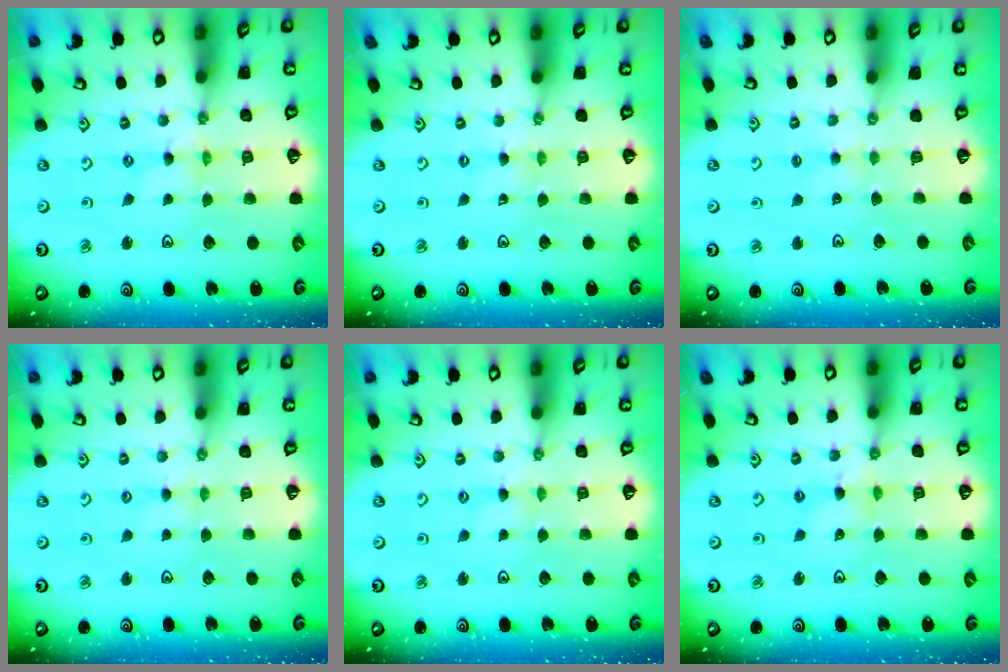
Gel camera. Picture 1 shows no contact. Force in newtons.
{"total": 0.5, "press": 0.5, "slide": 0.1}
{"total": 1.7, "press": 1.7, "slide": 0.4}
{"total": 1.5, "press": 1.4, "slide": 0.3}
{"total": 1.3, "press": 1.3, "slide": 0.2}
{"total": 3.1, "press": 3.1, "slide": 0.2}